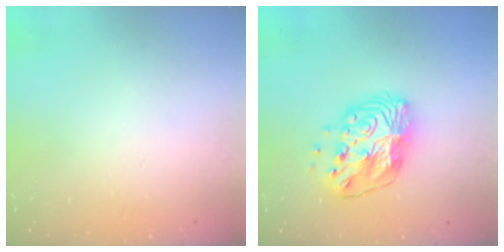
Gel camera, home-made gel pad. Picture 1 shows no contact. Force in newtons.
{"total": 14.1, "press": 14.1, "slide": 1.2}